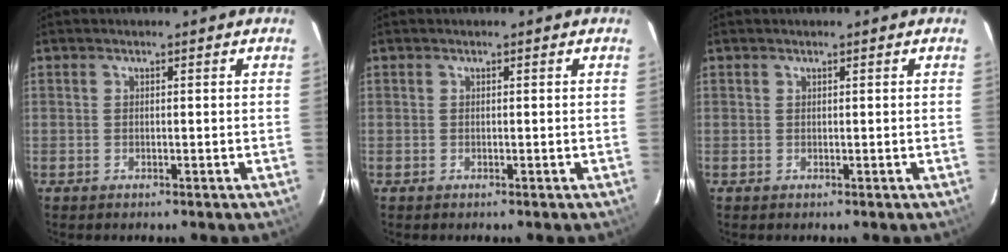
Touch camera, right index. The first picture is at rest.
{"total": 0.0}
{"total": 0.0}